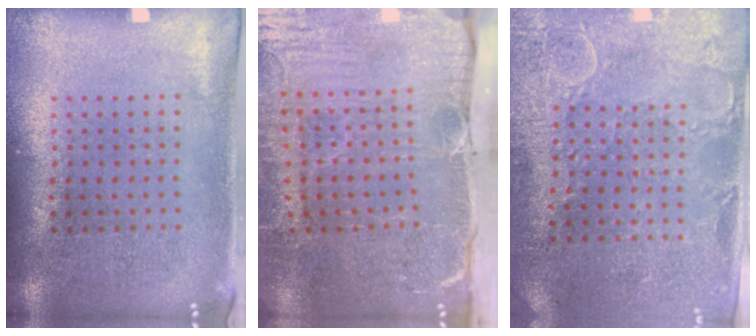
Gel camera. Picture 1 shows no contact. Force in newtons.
{"total": 5.2, "press": 4.4, "slide": 2.8}
{"total": 2.9, "press": 2.6, "slide": 1.2}